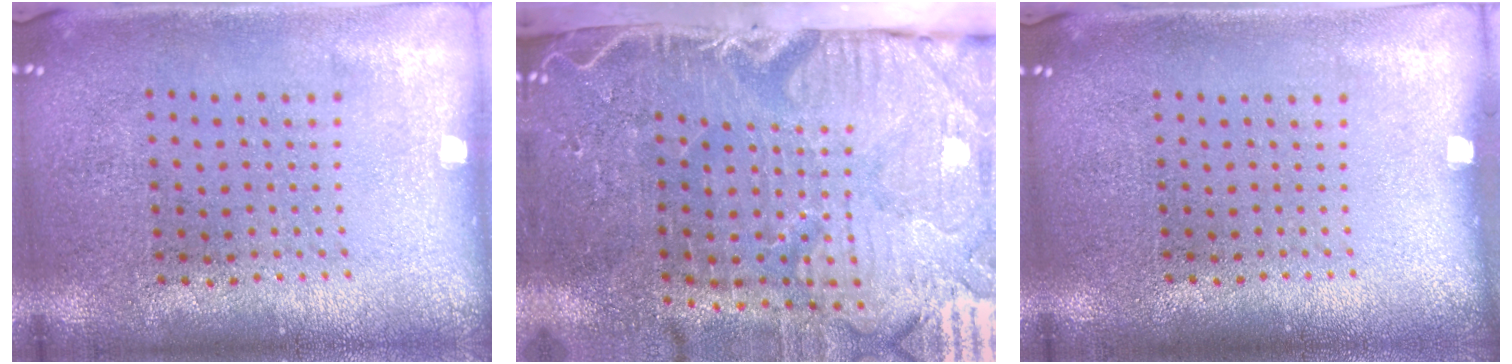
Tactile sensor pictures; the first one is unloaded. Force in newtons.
{"total": 5.4, "press": 4.4, "slide": 3.1}
{"total": 0.0}